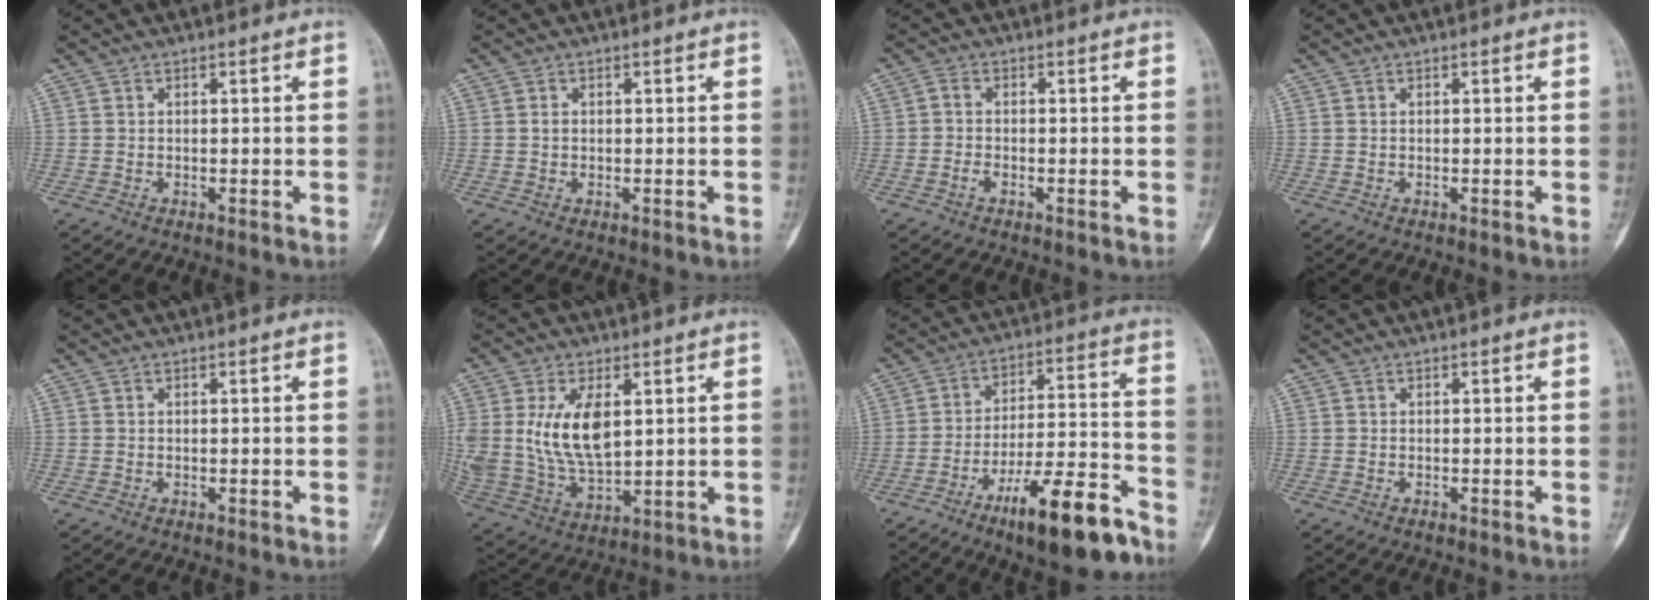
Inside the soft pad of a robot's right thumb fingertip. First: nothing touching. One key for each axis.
{"total": 1.1, "fx": 0.2, "fy": 0.8, "fz": 0.7, "tx": -0.012, "ty": 0.002, "tz": 0.005}
{"total": 1.8, "fx": -0.9, "fy": 1.0, "fz": 1.3, "tx": -0.029, "ty": 0.009, "tz": -0.021}
{"total": 0.0}
{"total": 0.0}
{"total": 14.3, "fx": 3.3, "fy": 7.7, "fz": 11.5, "tx": -0.223, "ty": -0.016, "tz": 0.077}
{"total": 16.7, "fx": -10.8, "fy": 4.1, "fz": 12.0, "tx": -0.183, "ty": 0.080, "tz": -0.174}
{"total": 0.0}